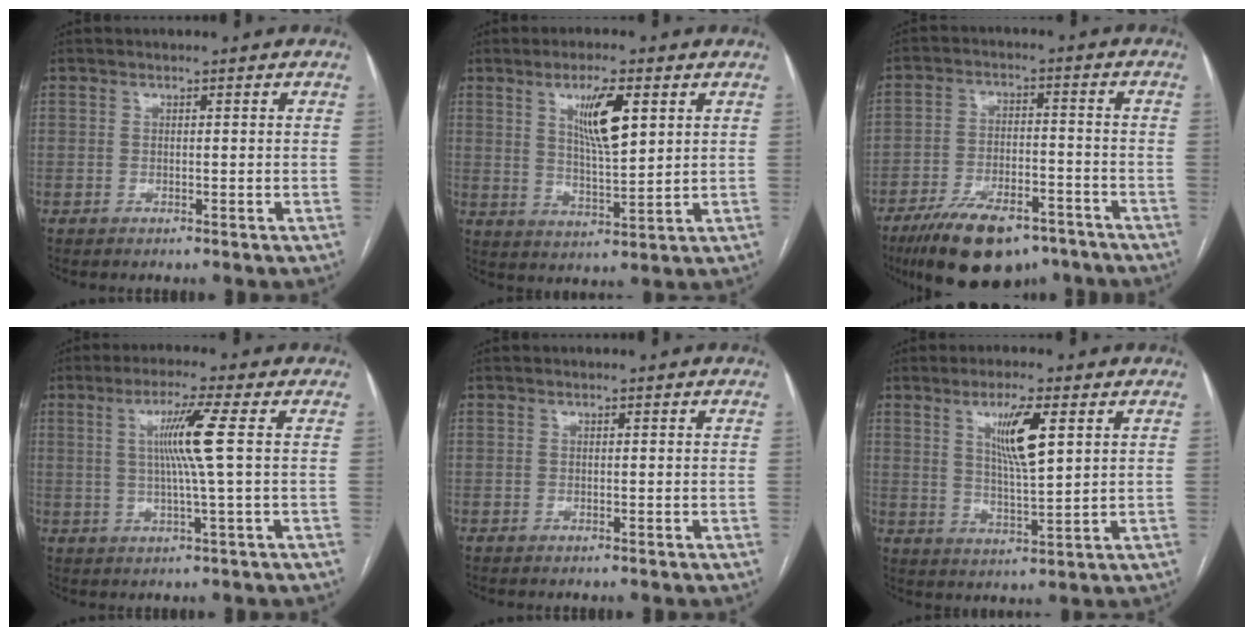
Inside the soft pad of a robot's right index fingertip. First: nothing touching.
{"total": 8.4, "force": [3.5, 2.0, 7.4], "torque": [-0.132, -0.002, 0.064]}
{"total": 15.0, "force": [-11.2, 5.5, 8.4], "torque": [-0.144, -0.002, -0.179]}
{"total": 7.0, "force": [1.2, -1.6, 6.7], "torque": [-0.127, 0.001, 0.028]}
{"total": 0.0}
{"total": 7.7, "force": [3.1, 0.6, 7.0], "torque": [-0.131, -0.006, 0.057]}